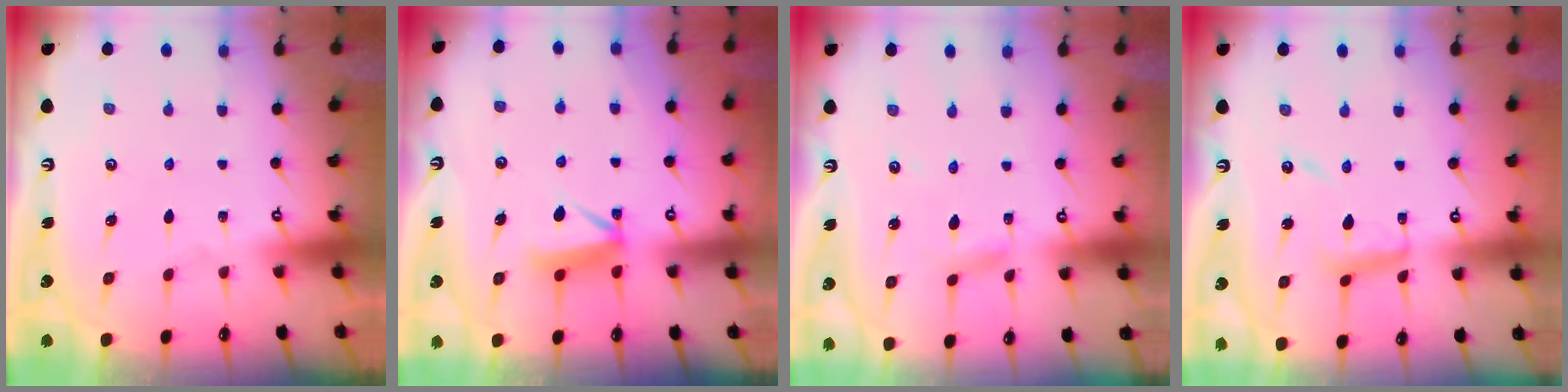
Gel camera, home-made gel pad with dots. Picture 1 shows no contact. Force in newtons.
{"total": 7.6, "press": 7.5, "slide": 0.9}
{"total": 3.3, "press": 3.3, "slide": 0.1}
{"total": 10.6, "press": 10.6, "slide": 1.0}